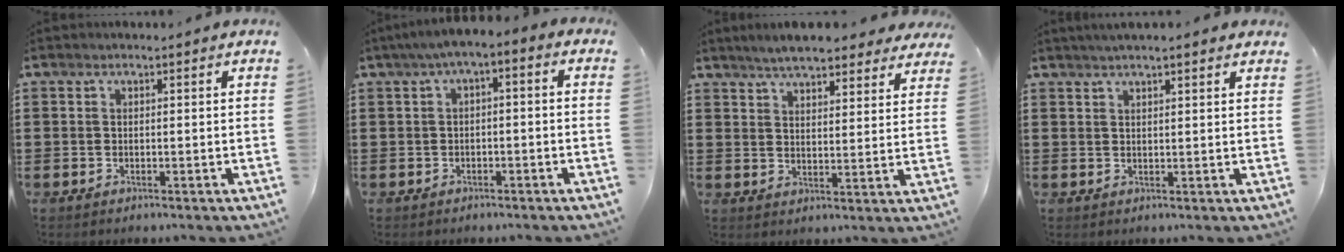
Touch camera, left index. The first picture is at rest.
{"total": 3.0, "force": [-2.1, 1.0, 1.9], "torque": [-0.035, 0.006, -0.049]}
{"total": 5.7, "force": [5.3, 0.9, 1.7], "torque": [-0.054, -0.010, 0.096]}
{"total": 2.0, "force": [1.8, 0.2, 0.8], "torque": [-0.019, 0.005, 0.033]}